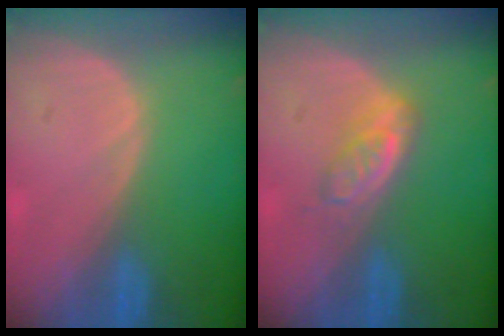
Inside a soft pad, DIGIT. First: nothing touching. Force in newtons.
{"total": 3.8, "press": 3.8, "slide": 0.6}